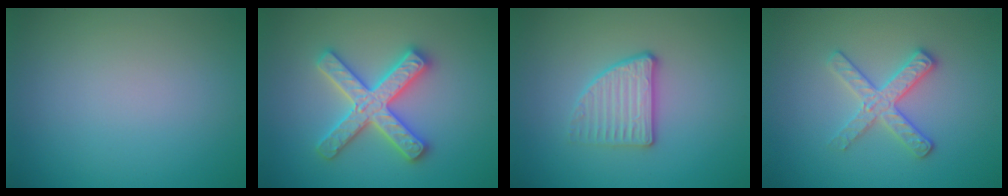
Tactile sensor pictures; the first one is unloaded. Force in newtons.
{"total": 5.0, "press": 5.0, "slide": 0.8}
{"total": 2.8, "press": 2.5, "slide": 1.2}
{"total": 3.1, "press": 2.9, "slide": 1.1}